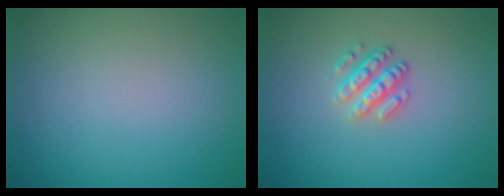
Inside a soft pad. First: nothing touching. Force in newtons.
{"total": 2.5, "press": 2.4, "slide": 0.6}